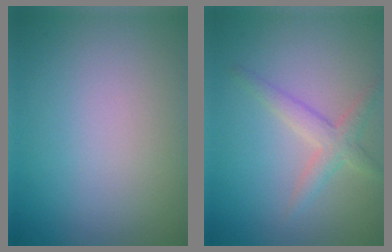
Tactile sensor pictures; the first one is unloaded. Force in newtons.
{"total": 2.5, "press": 2.5, "slide": 0.2}